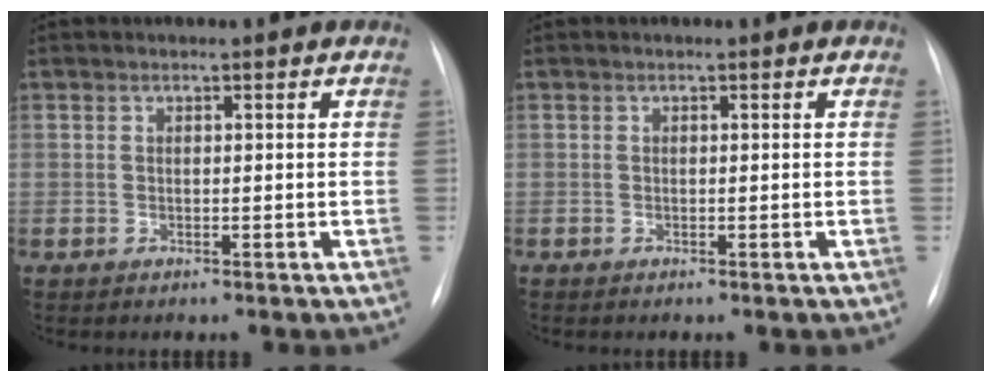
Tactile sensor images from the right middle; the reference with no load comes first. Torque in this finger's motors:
{"motor_torque": [0.21, -0.21, 0.03, 0.01]}